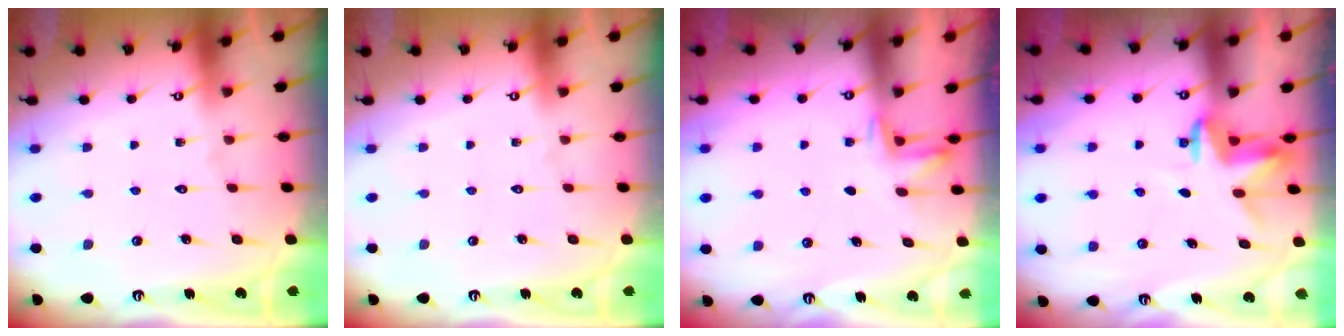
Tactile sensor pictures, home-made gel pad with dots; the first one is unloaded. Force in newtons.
{"total": 0.0}
{"total": 2.2, "press": 2.1, "slide": 0.4}
{"total": 3.5, "press": 3.5, "slide": 0.3}